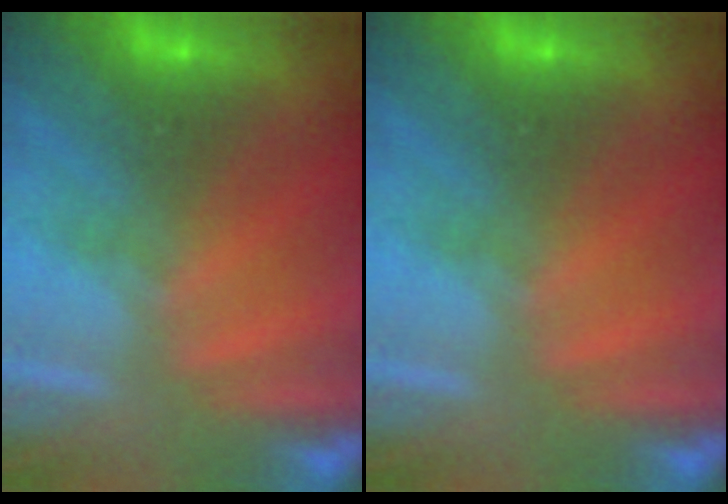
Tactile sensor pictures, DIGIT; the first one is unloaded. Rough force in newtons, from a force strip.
{"total": 0.0}